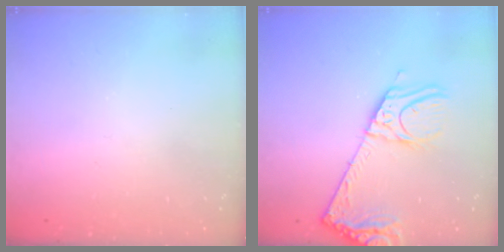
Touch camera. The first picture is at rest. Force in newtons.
{"total": 12.9, "press": 12.6, "slide": 2.8}